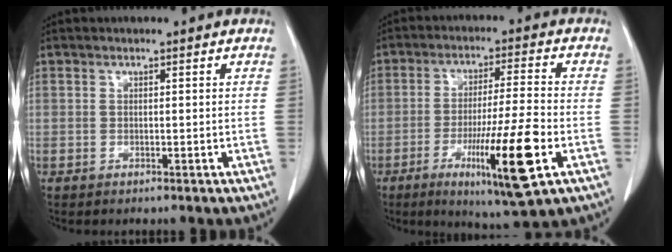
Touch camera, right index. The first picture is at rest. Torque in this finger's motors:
{"motor_torque": [1.66, -0.47, 0.96, 0.15]}